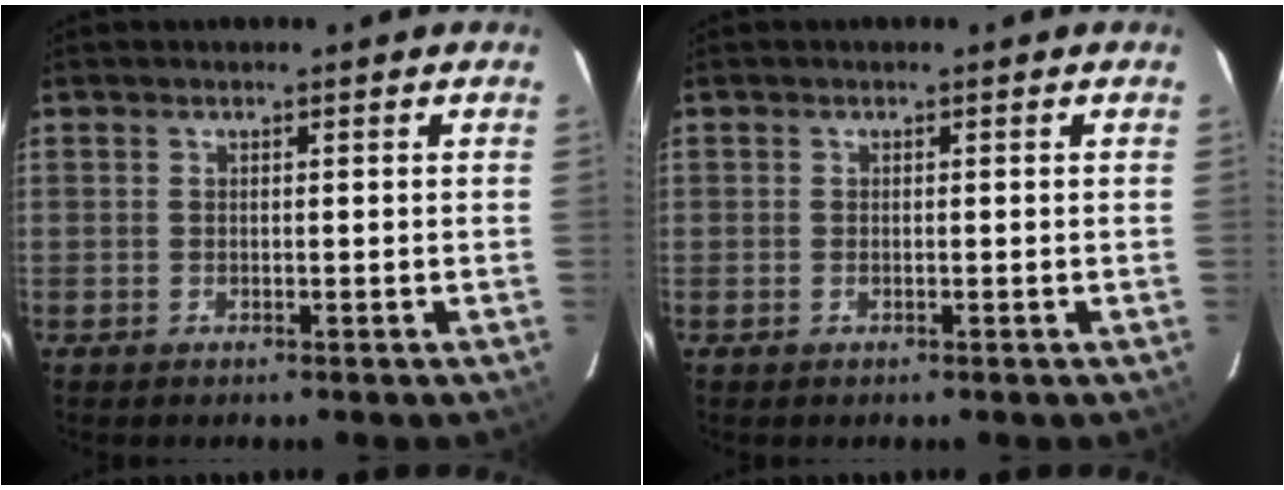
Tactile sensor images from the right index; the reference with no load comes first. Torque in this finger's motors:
{"motor_torque": [0.75, 0.45, 0.15, 0.09]}